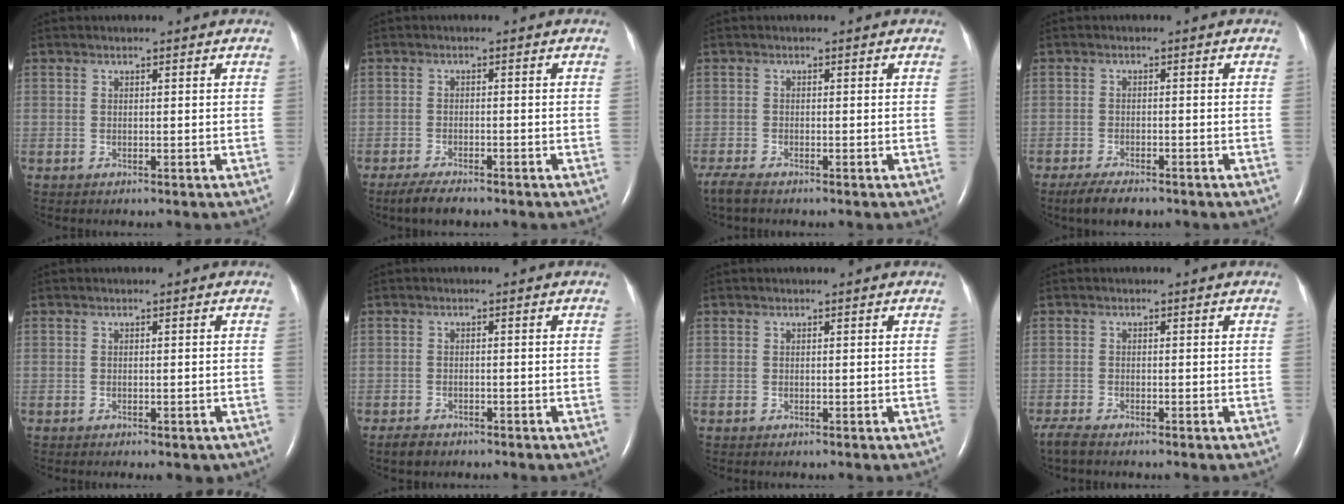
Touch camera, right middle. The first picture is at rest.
{"total": 4.0, "force": [-3.1, 0.9, 2.3], "torque": [-0.048, -0.009, -0.051]}
{"total": 2.9, "force": [-2.3, 0.5, 1.6], "torque": [-0.040, -0.011, -0.041]}
{"total": 4.8, "force": [-3.7, 1.4, 2.8], "torque": [-0.053, -0.009, -0.056]}
{"total": 2.0, "force": [-1.3, 0.9, 1.2], "torque": [-0.013, -0.004, -0.009]}
{"total": 2.1, "force": [-1.6, 1.1, 0.7], "torque": [-0.021, -0.001, -0.021]}
{"total": 0.0}
{"total": 2.5, "force": [-2.1, 0.4, 1.3], "torque": [-0.035, -0.009, -0.038]}